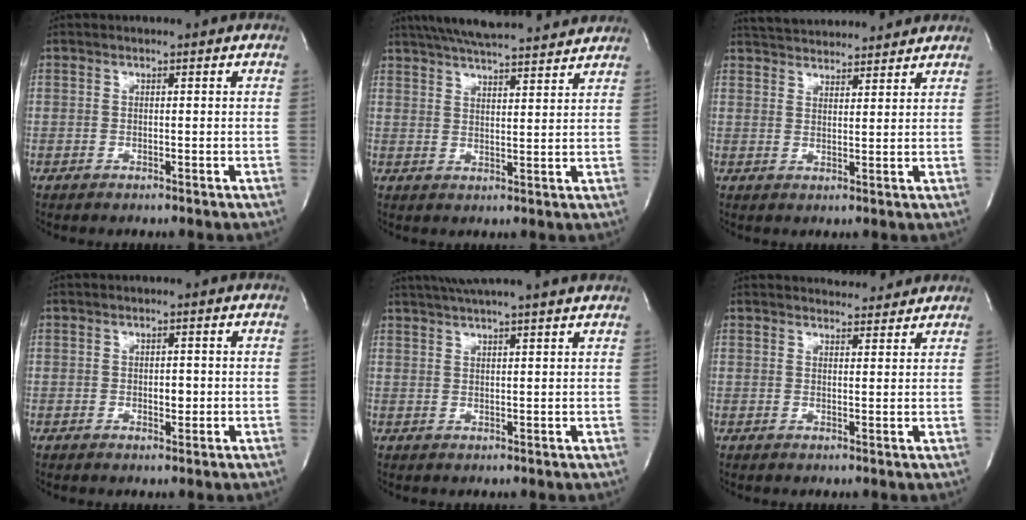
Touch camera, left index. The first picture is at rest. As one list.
[{"total": 17.2, "force": [15.4, 2.3, 7.3], "torque": [-0.127, 0.036, 0.222]}, {"total": 12.1, "force": [11.5, 2.1, 3.3], "torque": [-0.058, 0.029, 0.169]}, {"total": 1.7, "force": [-0.2, 1.0, 1.4], "torque": [-0.019, 0.001, 0.000]}, {"total": 12.3, "force": [10.7, -0.3, 6.0], "torque": [-0.108, 0.032, 0.140]}, {"total": 6.6, "force": [6.3, 1.4, 1.3], "torque": [-0.015, 0.009, 0.074]}]